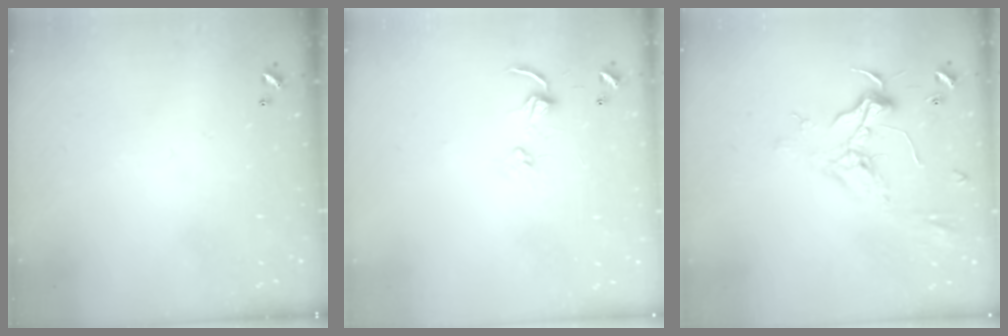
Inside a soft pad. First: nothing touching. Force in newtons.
{"total": 4.4, "press": 4.4, "slide": 0.5}
{"total": 2.5, "press": 2.3, "slide": 0.8}